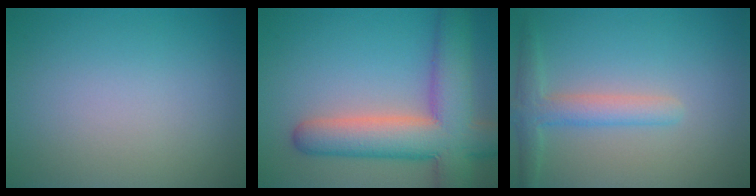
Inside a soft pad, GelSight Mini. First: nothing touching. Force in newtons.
{"total": 9.7, "press": 9.7, "slide": 0.7}
{"total": 3.1, "press": 3.0, "slide": 0.3}